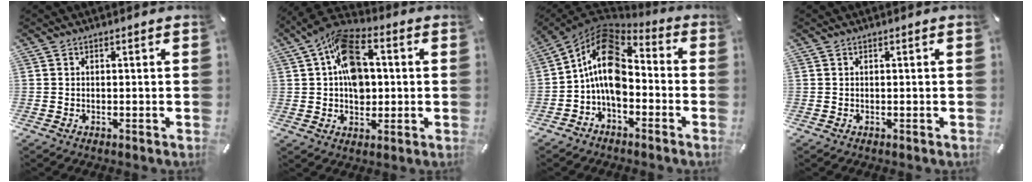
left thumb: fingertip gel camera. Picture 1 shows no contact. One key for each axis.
{"total": 13.8, "fx": 2.3, "fy": 9.7, "fz": 9.6, "tx": -0.154, "ty": 0.001, "tz": 0.042}
{"total": 13.6, "fx": -1.4, "fy": 9.2, "fz": 9.9, "tx": -0.197, "ty": 0.016, "tz": -0.029}
{"total": 0.0}